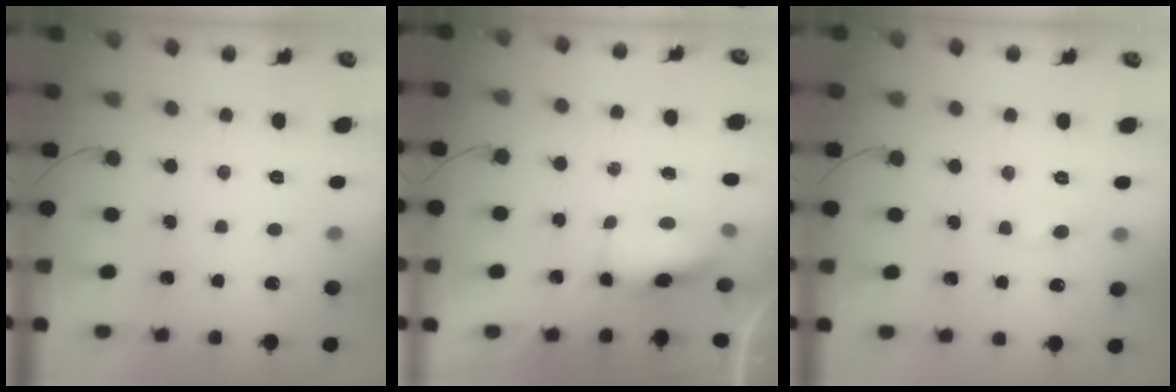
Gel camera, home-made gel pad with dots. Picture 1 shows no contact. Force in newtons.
{"total": 6.4, "press": 6.3, "slide": 0.7}
{"total": 2.3, "press": 2.0, "slide": 1.3}